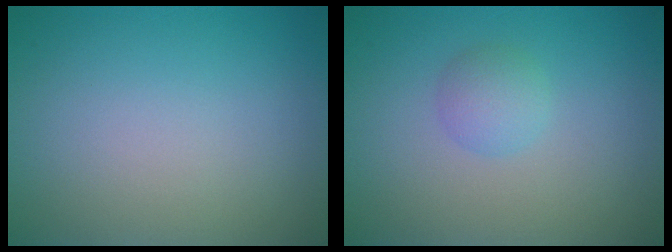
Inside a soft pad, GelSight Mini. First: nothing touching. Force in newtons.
{"total": 1.8, "press": 1.8, "slide": 0.2}